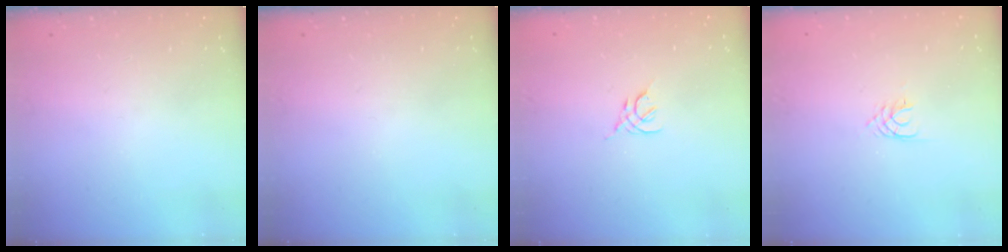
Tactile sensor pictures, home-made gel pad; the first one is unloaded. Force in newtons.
{"total": 0.0}
{"total": 2.4, "press": 2.3, "slide": 0.6}
{"total": 1.7, "press": 1.7, "slide": 0.2}